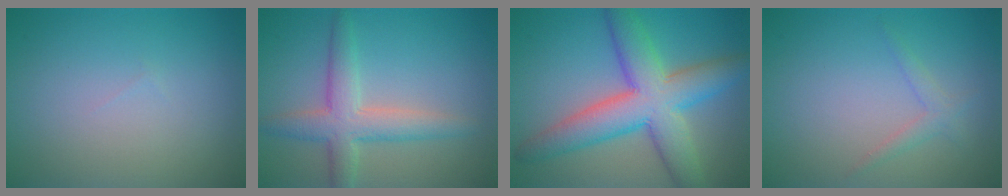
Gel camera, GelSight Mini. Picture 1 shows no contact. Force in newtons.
{"total": 4.4, "press": 4.4, "slide": 0.2}
{"total": 8.8, "press": 8.8, "slide": 0.2}
{"total": 1.3, "press": 1.3, "slide": 0.1}